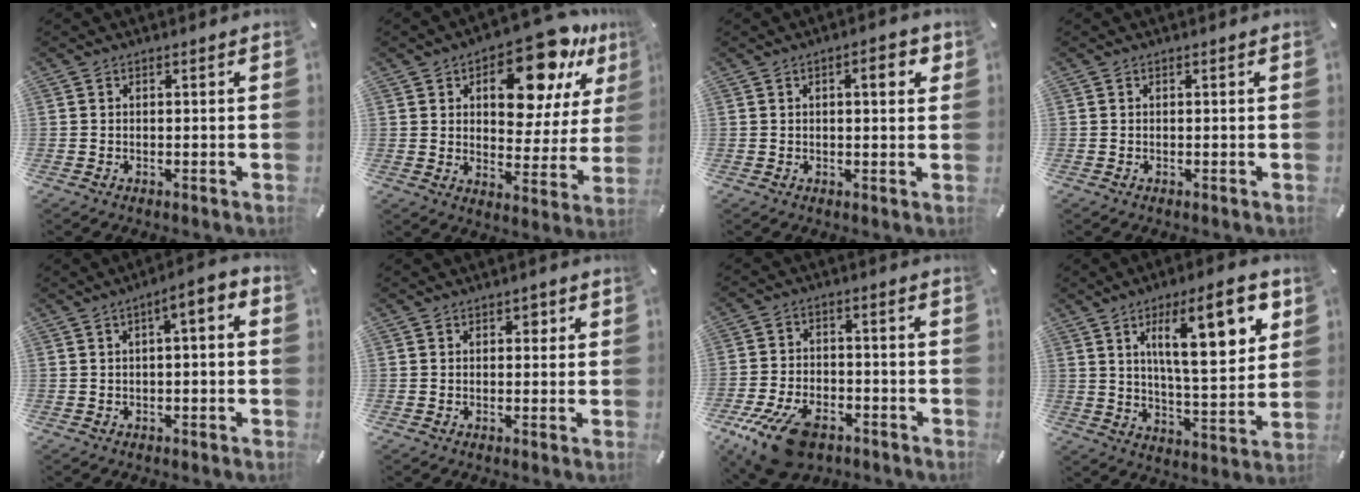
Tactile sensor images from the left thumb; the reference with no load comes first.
{"total": 17.0, "force": [10.8, 8.0, 10.4], "torque": [-0.137, -0.067, 0.179]}
{"total": 4.6, "force": [1.5, 1.6, 4.0], "torque": [-0.050, -0.006, 0.017]}
{"total": 0.0}
{"total": 4.5, "force": [0.4, 1.3, 4.3], "torque": [-0.072, 0.002, 0.002]}
{"total": 1.8, "force": [0.6, 1.3, 1.1], "torque": [0.001, -0.003, 0.003]}
{"total": 13.3, "force": [-8.0, 6.8, 8.1], "torque": [-0.155, 0.040, -0.138]}
{"total": 19.1, "force": [7.9, 6.4, 16.2], "torque": [-0.242, -0.020, 0.119]}